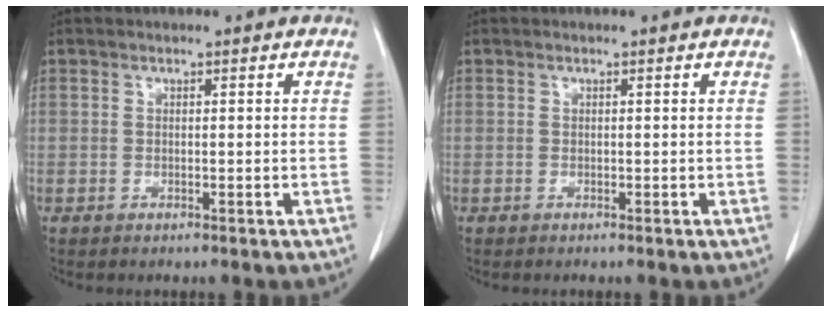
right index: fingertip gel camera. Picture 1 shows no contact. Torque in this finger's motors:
{"motor_torque": [-0.24, 0.07, -0.05, -0.01]}